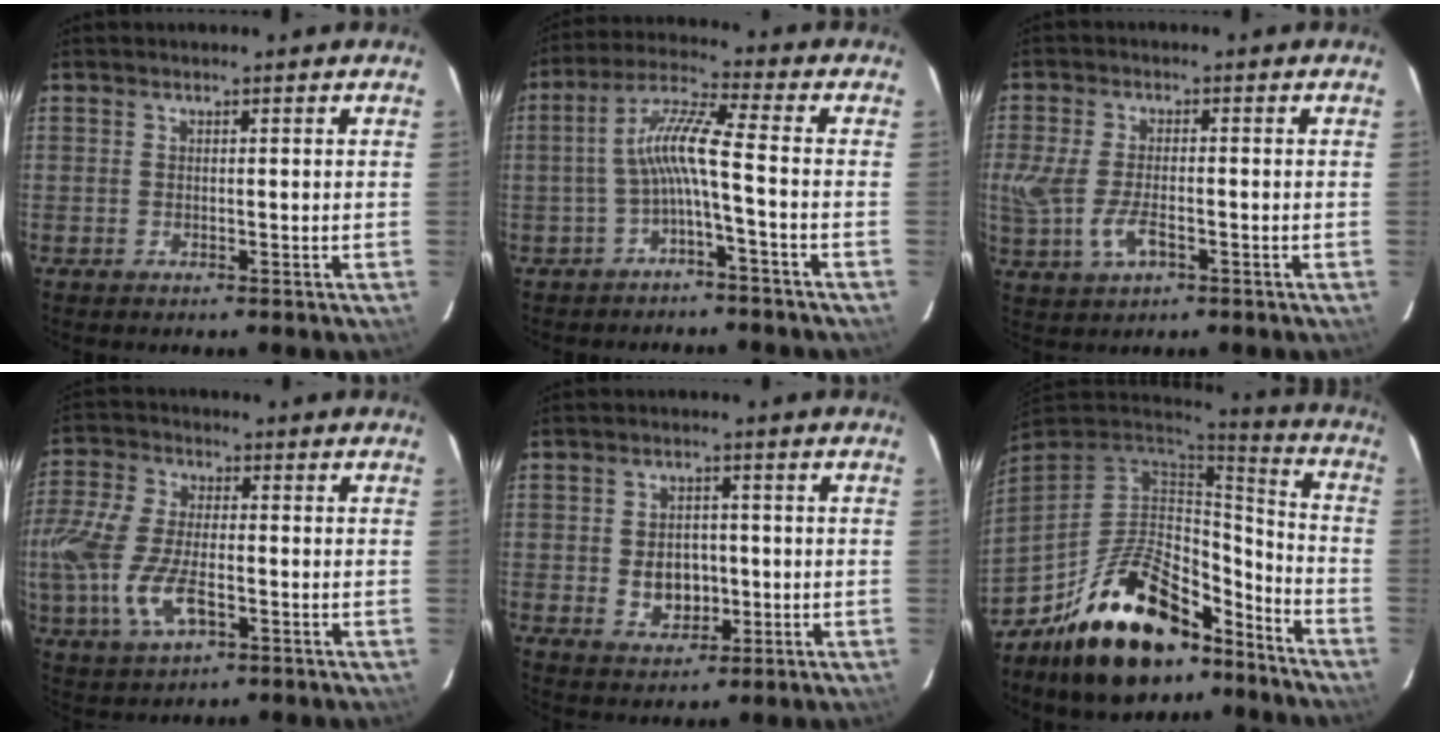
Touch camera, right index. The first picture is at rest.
{"total": 7.3, "force": [-2.5, -0.4, 6.9], "torque": [-0.158, 0.016, -0.046]}
{"total": 7.8, "force": [-2.4, 3.5, 6.6], "torque": [-0.147, -0.011, -0.042]}
{"total": 15.3, "force": [-4.0, 7.4, 12.8], "torque": [-0.291, -0.010, -0.076]}
{"total": 6.4, "force": [-0.8, 4.9, 4.0], "torque": [-0.078, 0.003, -0.003]}
{"total": 23.1, "force": [-15.6, 10.9, 13.1], "torque": [-0.250, 0.028, -0.230]}